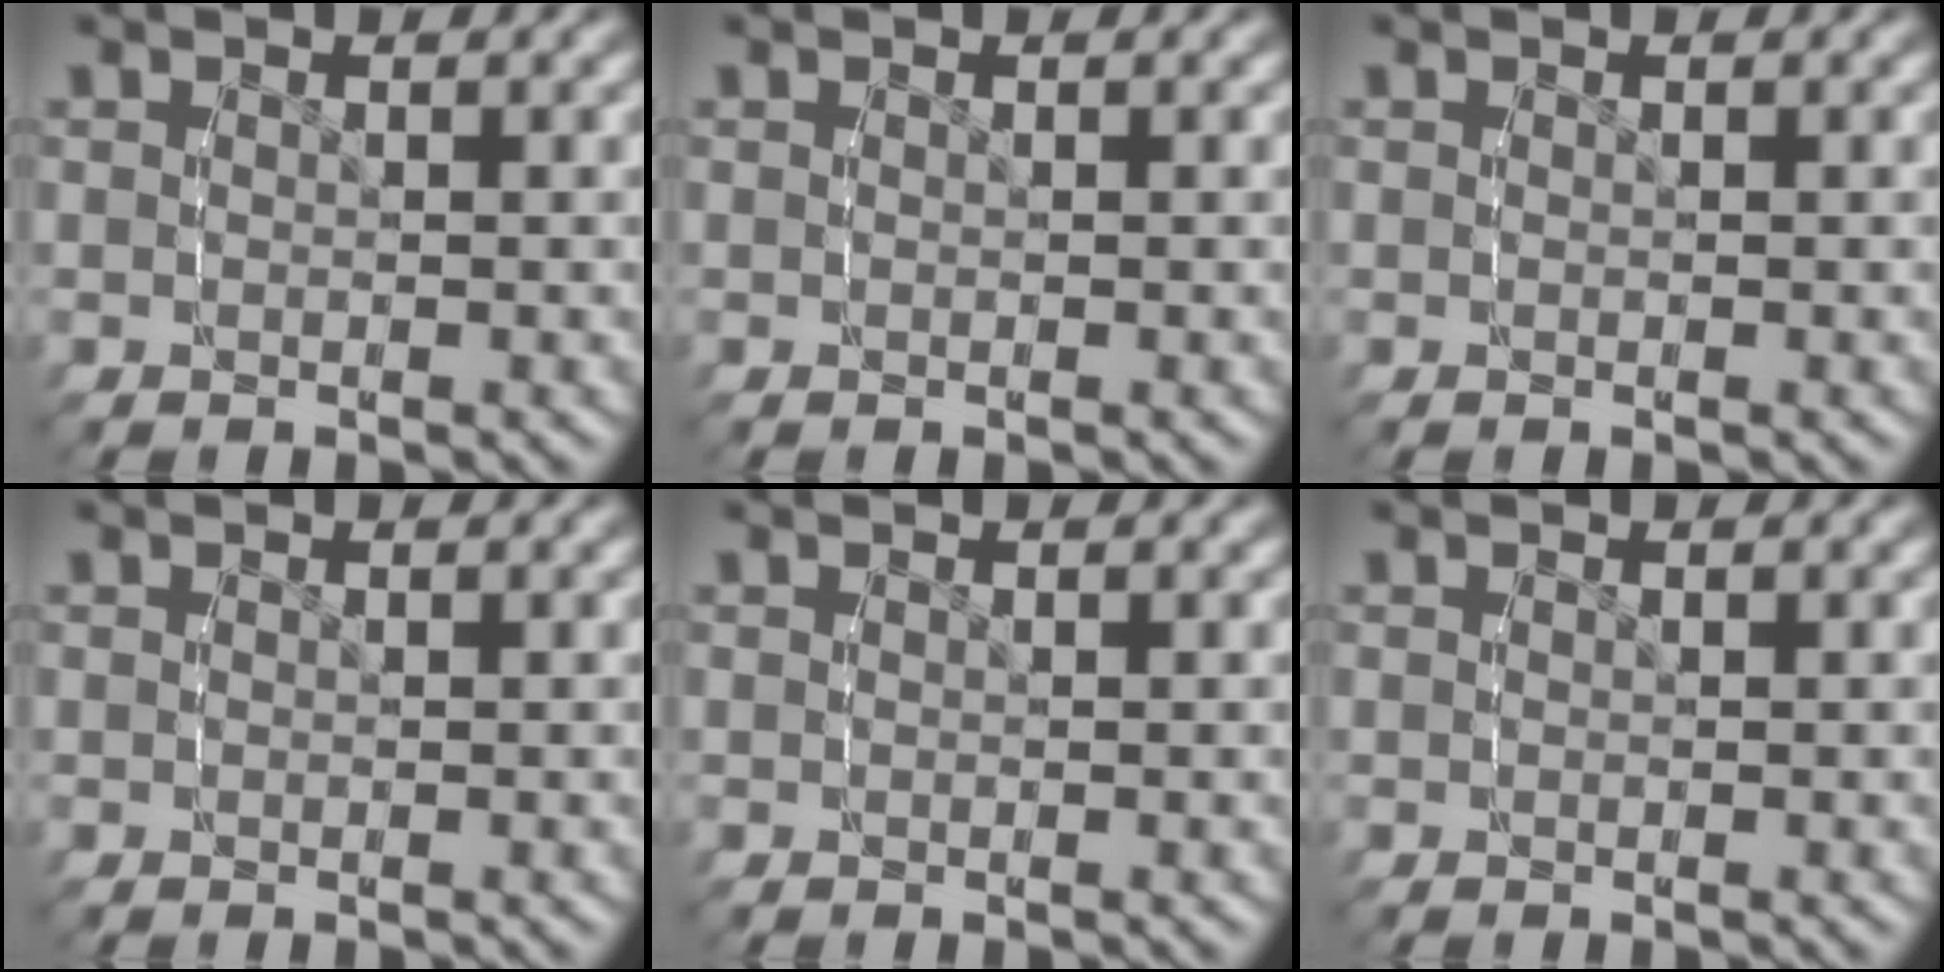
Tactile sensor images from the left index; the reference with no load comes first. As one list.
[{"total": 0.0}, {"total": 0.0}, {"total": 0.0}, {"total": 0.0}, {"total": 0.0}]